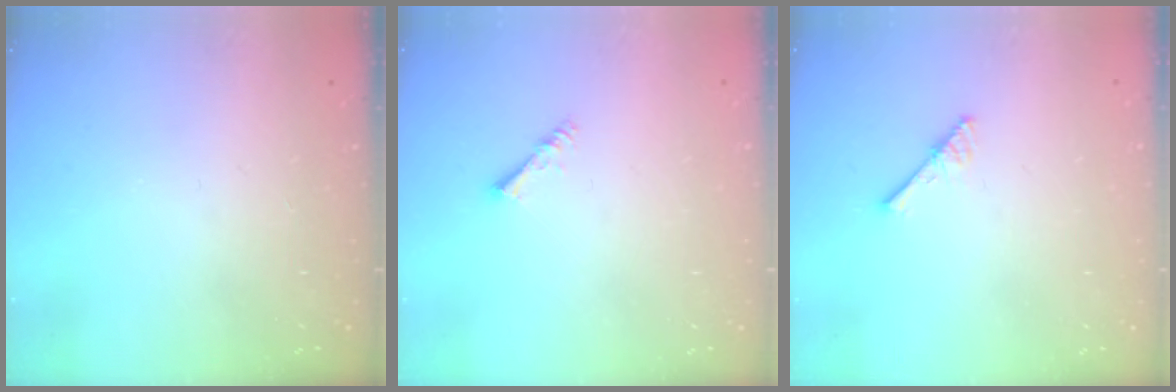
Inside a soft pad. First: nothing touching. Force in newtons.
{"total": 1.6, "press": 1.5, "slide": 0.3}
{"total": 3.0, "press": 3.0, "slide": 0.3}